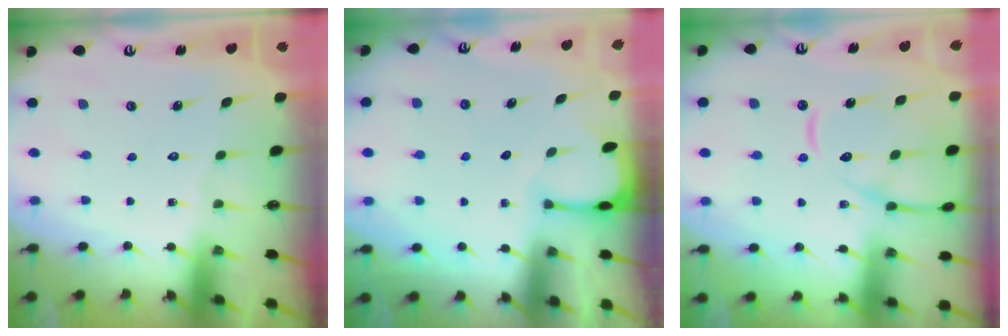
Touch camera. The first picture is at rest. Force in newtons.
{"total": 1.2, "press": 1.2, "slide": 0.3}
{"total": 16.0, "press": 15.9, "slide": 1.5}